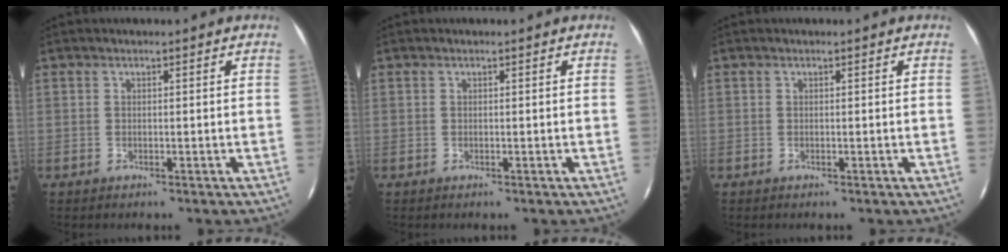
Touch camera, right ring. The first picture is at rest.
{"total": 0.0}
{"total": 0.0}